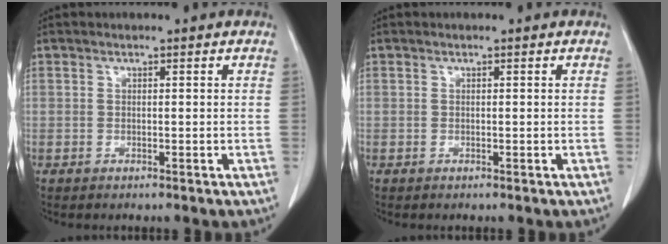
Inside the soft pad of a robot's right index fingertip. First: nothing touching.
{"total": 0.0}